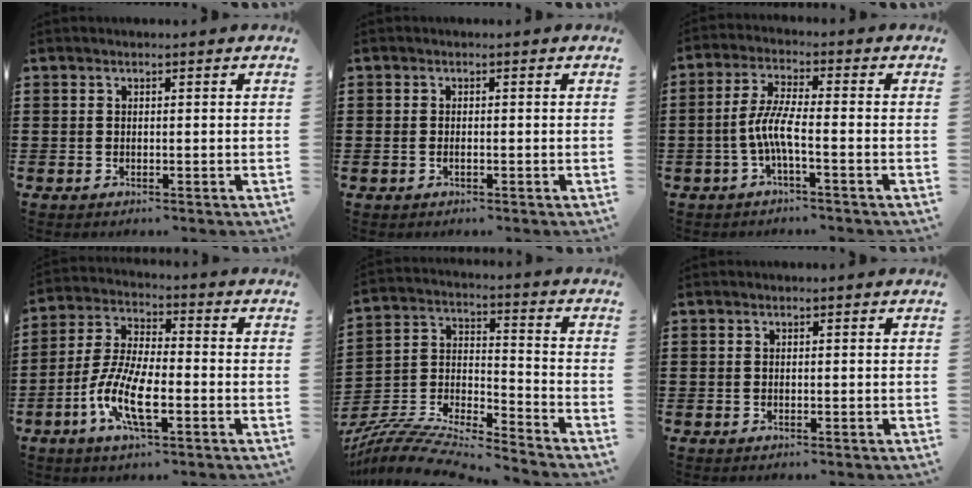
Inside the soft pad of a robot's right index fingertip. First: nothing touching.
{"total": 0.8, "force": [-0.3, 0.3, 0.7], "torque": [-0.014, -0.003, -0.005]}
{"total": 5.4, "force": [-1.8, 0.7, 5.0], "torque": [-0.125, -0.011, -0.045]}
{"total": 9.6, "force": [-3.7, 3.2, 8.3], "torque": [-0.195, -0.014, -0.074]}
{"total": 8.8, "force": [-8.3, 1.1, 2.8], "torque": [-0.062, 0.003, -0.171]}
{"total": 0.0}